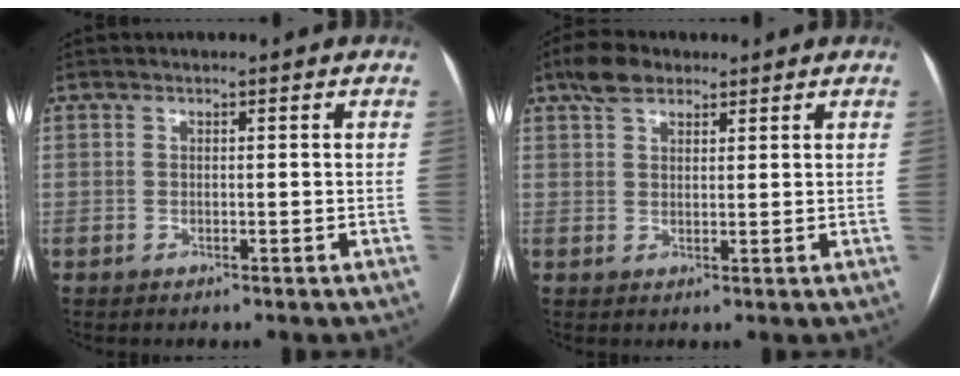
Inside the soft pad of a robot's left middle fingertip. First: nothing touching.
{"total": 4.5, "force": [3.2, 2.3, 2.3], "torque": [-0.049, 0.018, 0.060]}